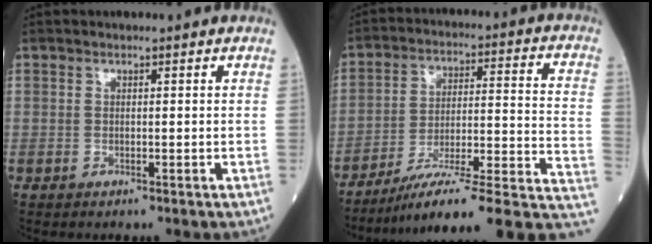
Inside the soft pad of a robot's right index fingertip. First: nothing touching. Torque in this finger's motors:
{"motor_torque": [-1.18, -0.85, -0.04, -0.04]}